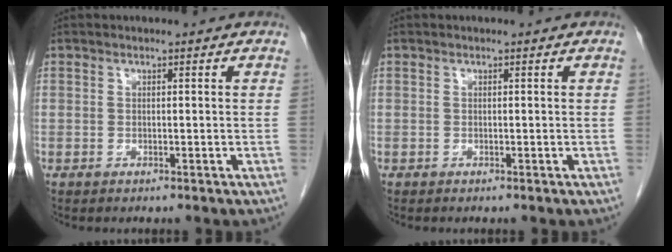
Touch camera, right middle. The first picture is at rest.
{"total": 0.0}